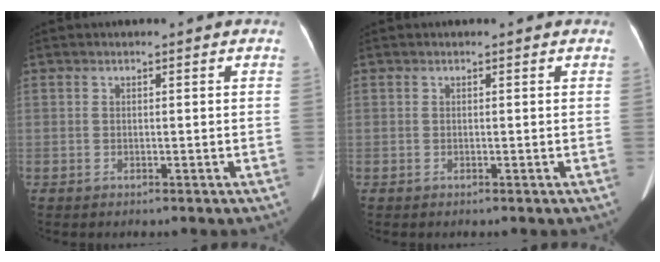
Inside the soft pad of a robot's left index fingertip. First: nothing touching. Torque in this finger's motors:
{"motor_torque": [0.16, 0.08, 0.03, 0.02]}